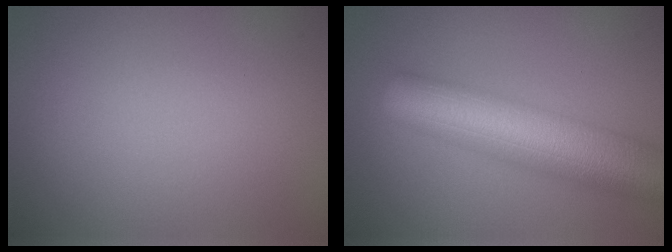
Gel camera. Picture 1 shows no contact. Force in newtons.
{"total": 11.1, "press": 11.1, "slide": 0.5}